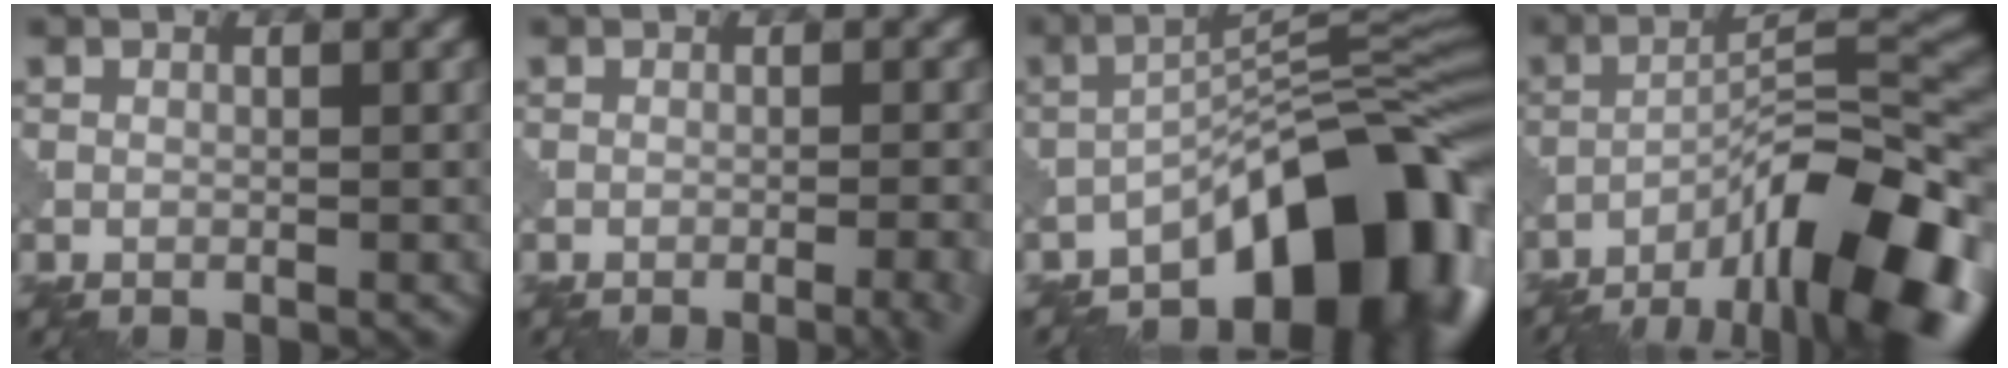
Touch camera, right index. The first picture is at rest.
{"total": 3.4, "force": [-1.6, 1.0, 2.8], "torque": [-0.020, 0.008, -0.021]}
{"total": 13.0, "force": [-7.5, 4.6, 9.6], "torque": [-0.111, 0.014, -0.127]}
{"total": 14.3, "force": [-8.6, 3.7, 10.8], "torque": [-0.161, 0.012, -0.145]}